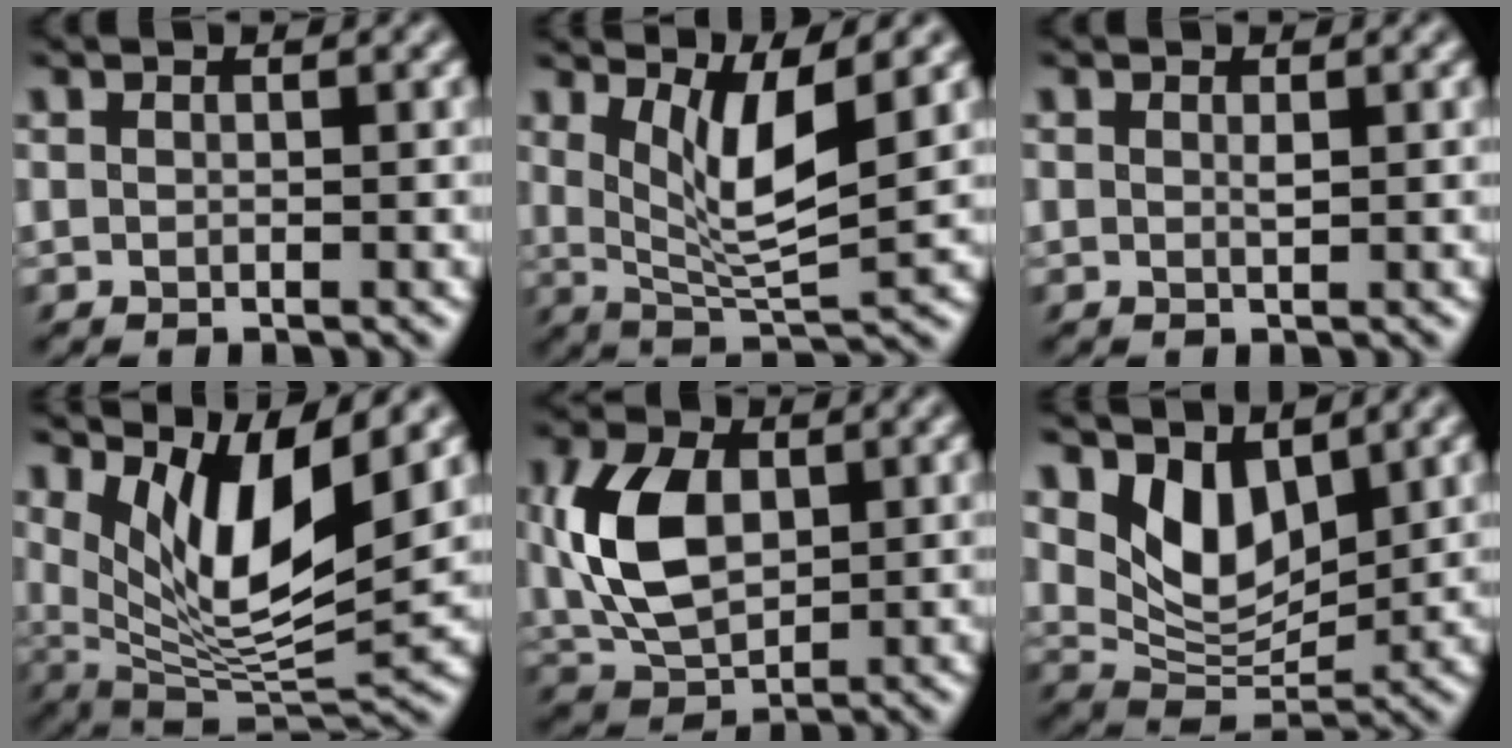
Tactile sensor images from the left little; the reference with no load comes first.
{"total": 5.4, "force": [2.2, 0.7, 4.9], "torque": [-0.092, -0.019, 0.041]}
{"total": 0.5, "force": [0.2, 0.1, 0.5], "torque": [-0.010, -0.002, 0.005]}
{"total": 9.1, "force": [4.5, 2.1, 7.7], "torque": [-0.133, -0.009, 0.085]}
{"total": 7.0, "force": [0.5, 4.2, 5.6], "torque": [-0.121, 0.009, -0.003]}
{"total": 5.1, "force": [2.5, 2.3, 3.9], "torque": [-0.069, -0.015, 0.038]}